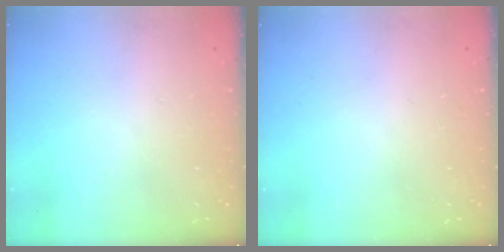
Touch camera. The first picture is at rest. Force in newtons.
{"total": 0.0}